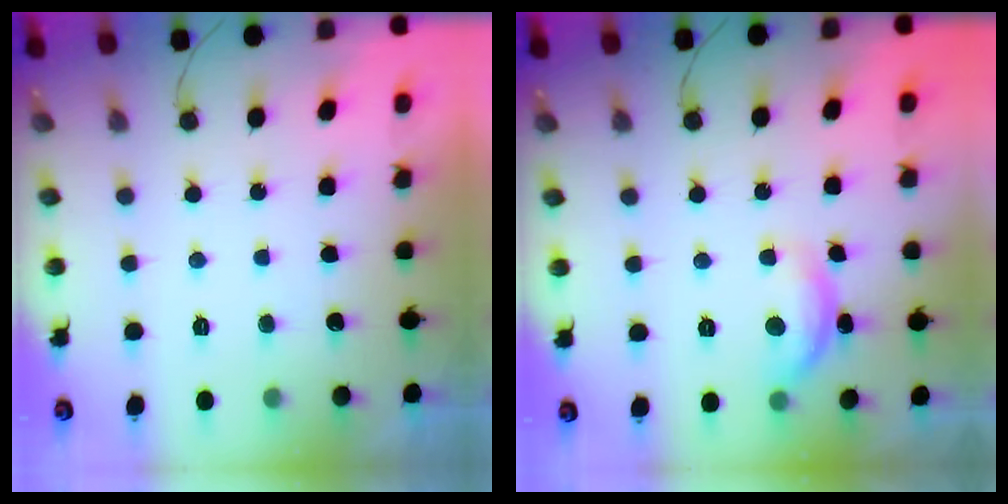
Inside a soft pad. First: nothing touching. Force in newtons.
{"total": 10.3, "press": 10.3, "slide": 0.5}